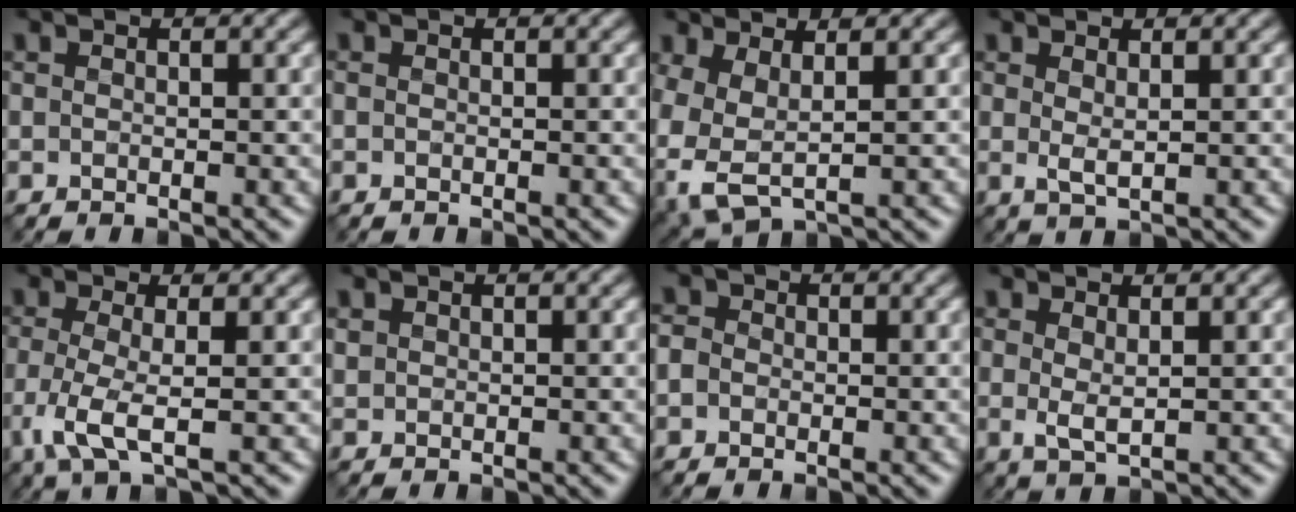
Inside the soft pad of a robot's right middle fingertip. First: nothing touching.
{"total": 0.0}
{"total": 4.7, "force": [-0.8, 2.3, 4.0], "torque": [-0.114, -0.008, -0.015]}
{"total": 1.3, "force": [0.5, 0.3, 1.1], "torque": [-0.024, 0.000, 0.011]}
{"total": 3.7, "force": [-0.9, 0.9, 3.4], "torque": [-0.086, -0.004, -0.023]}
{"total": 0.6, "force": [0.4, 0.4, 0.0], "torque": [0.002, 0.006, 0.006]}
{"total": 1.6, "force": [0.0, 1.5, 0.6], "torque": [-0.007, 0.009, -0.016]}
{"total": 1.6, "force": [0.6, 0.4, 1.4], "torque": [-0.031, 0.000, 0.012]}